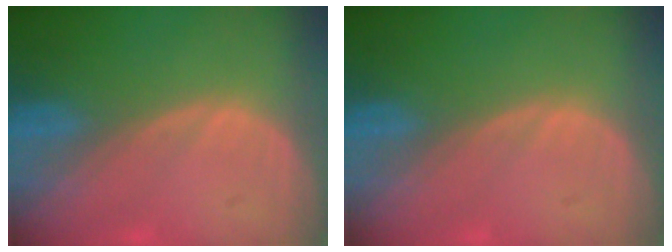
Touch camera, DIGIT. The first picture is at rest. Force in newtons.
{"total": 0.0}